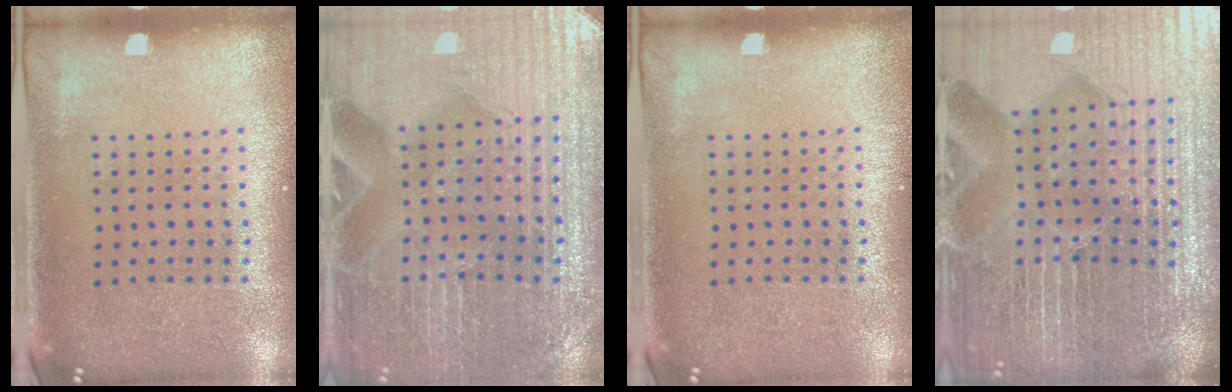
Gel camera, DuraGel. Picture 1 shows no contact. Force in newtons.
{"total": 3.4, "press": 3.4, "slide": 0.3}
{"total": 0.0}
{"total": 7.2, "press": 6.3, "slide": 3.4}